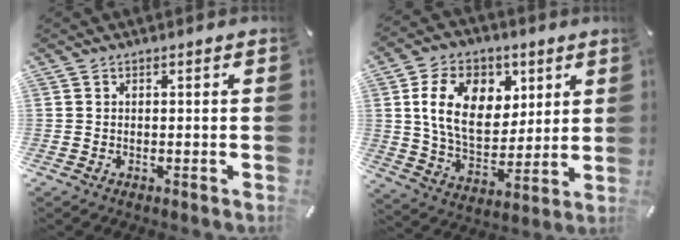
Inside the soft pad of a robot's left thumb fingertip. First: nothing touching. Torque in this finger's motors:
{"motor_torque": [0.90, 0.97, 1.70, -1.08, 0.50]}